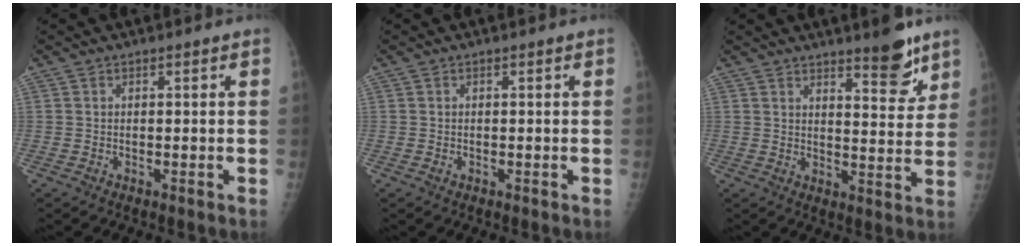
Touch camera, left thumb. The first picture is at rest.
{"total": 0.6, "force": [0.0, 0.4, 0.4], "torque": [-0.007, 0.001, 0.001]}
{"total": 8.2, "force": [6.0, 2.2, 5.1], "torque": [-0.049, -0.046, 0.086]}